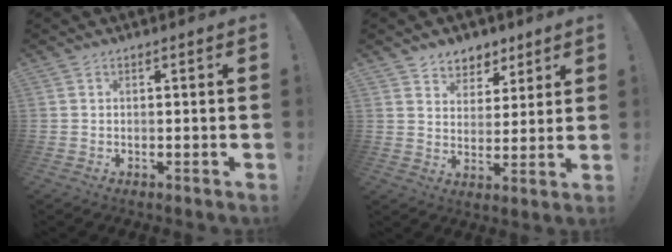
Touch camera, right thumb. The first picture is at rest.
{"total": 6.9, "force": [4.6, 5.1, 0.7], "torque": [-0.007, -0.038, 0.092]}